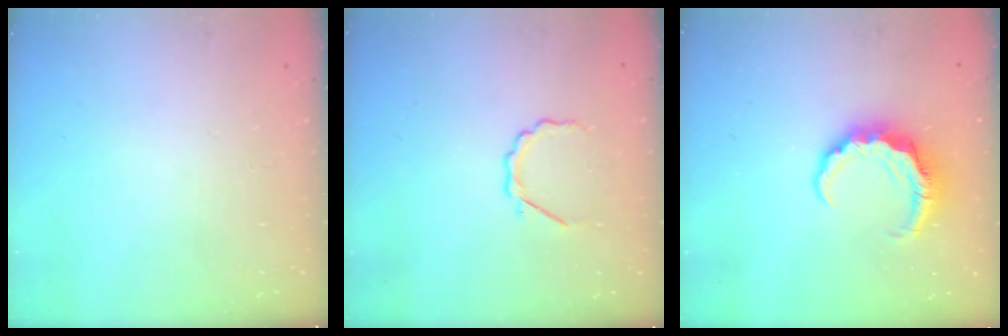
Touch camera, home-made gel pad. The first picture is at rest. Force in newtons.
{"total": 3.6, "press": 3.4, "slide": 1.2}
{"total": 6.8, "press": 6.7, "slide": 1.0}